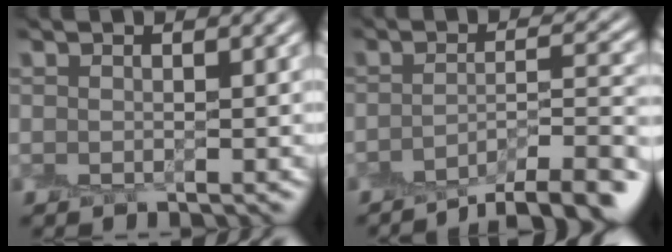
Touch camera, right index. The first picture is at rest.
{"total": 5.9, "force": [-4.5, 1.5, 3.4], "torque": [-0.050, -0.004, -0.068]}